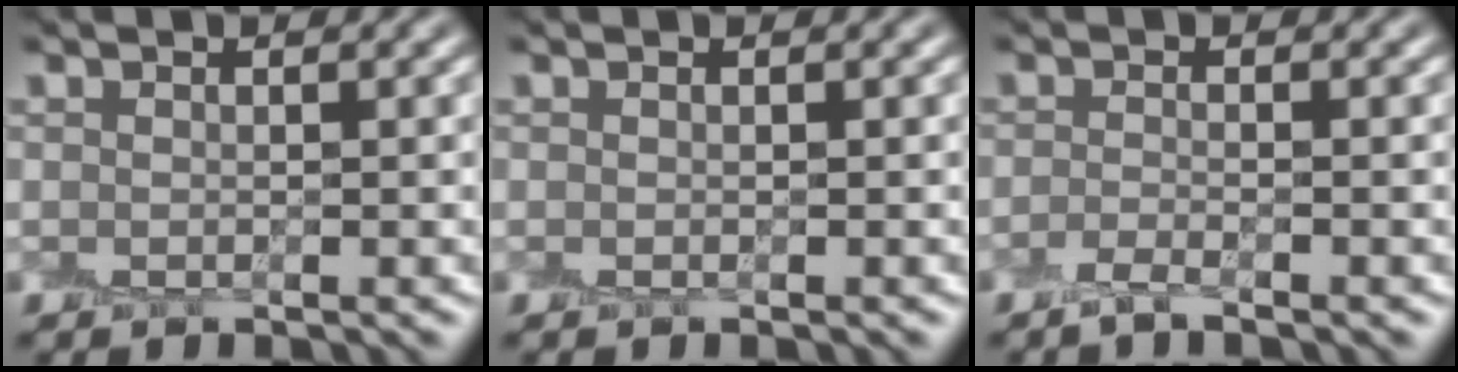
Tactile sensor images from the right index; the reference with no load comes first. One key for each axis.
{"total": 0.0}
{"total": 1.6, "fx": -1.1, "fy": 0.3, "fz": 1.0, "tx": -0.016, "ty": -0.007, "tz": -0.030}